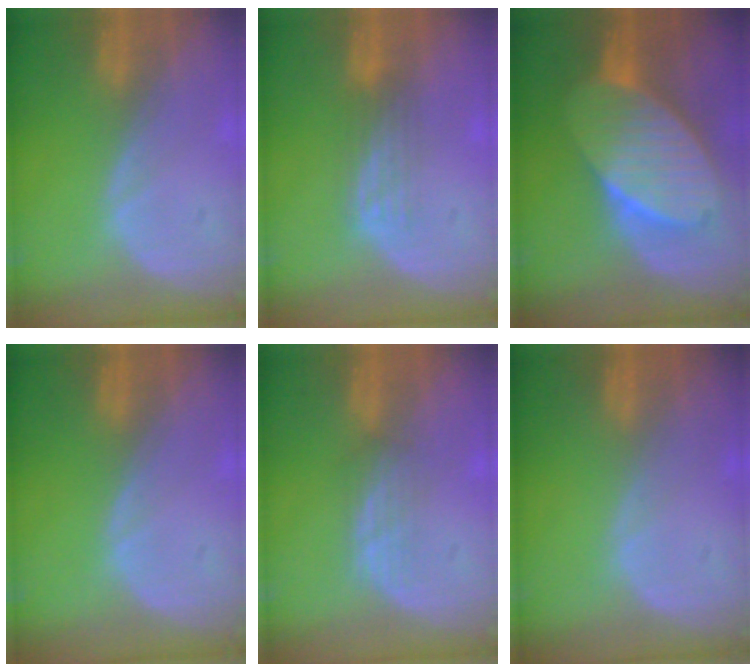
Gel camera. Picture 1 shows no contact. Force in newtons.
{"total": 2.9, "press": 2.7, "slide": 1.2}
{"total": 10.3, "press": 10.3, "slide": 0.7}
{"total": 0.0}
{"total": 2.4, "press": 2.4, "slide": 0.5}
{"total": 0.0}